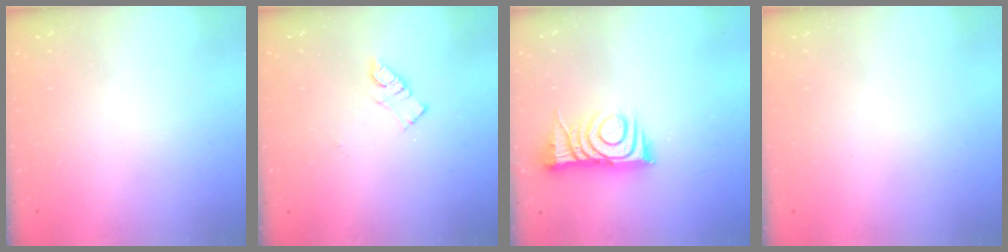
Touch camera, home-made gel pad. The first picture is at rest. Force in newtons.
{"total": 5.5, "press": 5.4, "slide": 0.5}
{"total": 10.0, "press": 10.0, "slide": 0.3}
{"total": 1.5, "press": 1.5, "slide": 0.1}